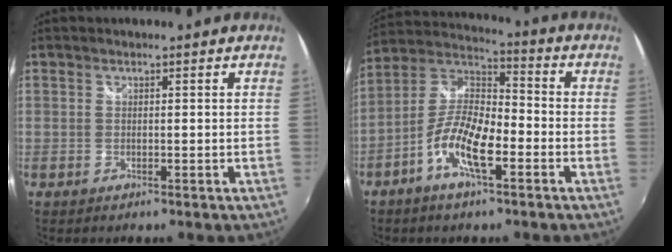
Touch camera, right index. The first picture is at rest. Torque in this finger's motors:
{"motor_torque": [1.09, -1.05, 0.37, 0.13]}